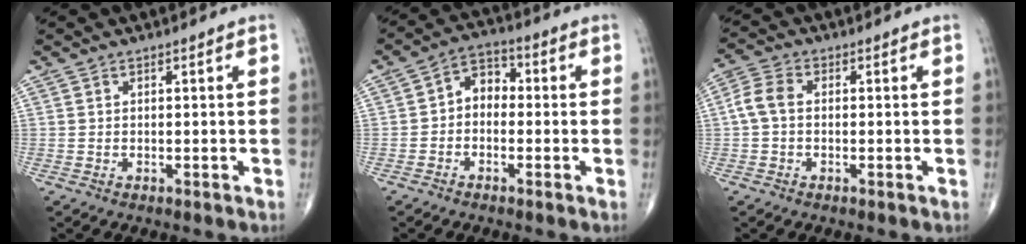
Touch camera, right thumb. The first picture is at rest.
{"total": 5.6, "force": [-0.6, 4.2, 3.7], "torque": [-0.039, 0.024, -0.028]}
{"total": 4.6, "force": [-0.1, 3.1, 3.4], "torque": [-0.073, 0.014, -0.012]}